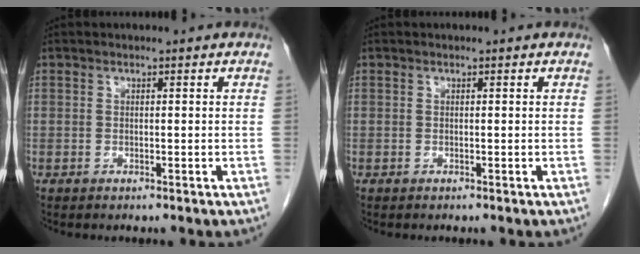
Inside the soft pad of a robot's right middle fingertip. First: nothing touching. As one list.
[{"total": 0.0}]